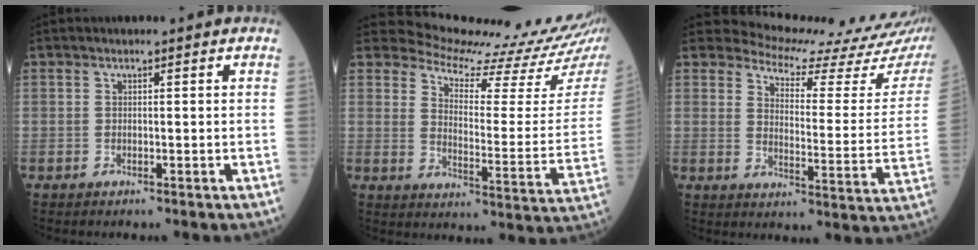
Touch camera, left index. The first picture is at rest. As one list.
[{"total": 15.7, "force": [15.2, -0.9, 3.7], "torque": [-0.062, -0.114, 0.191]}, {"total": 16.9, "force": [16.1, 2.1, 4.6], "torque": [-0.063, -0.093, 0.174]}]